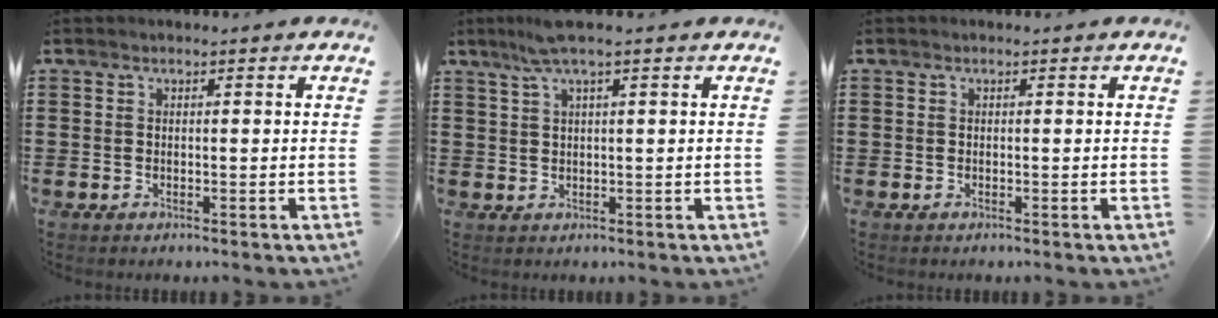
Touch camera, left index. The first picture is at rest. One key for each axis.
{"total": 3.9, "fx": 2.4, "fy": -0.1, "fz": 3.0, "tx": -0.064, "ty": 0.003, "tz": 0.042}
{"total": 0.0}